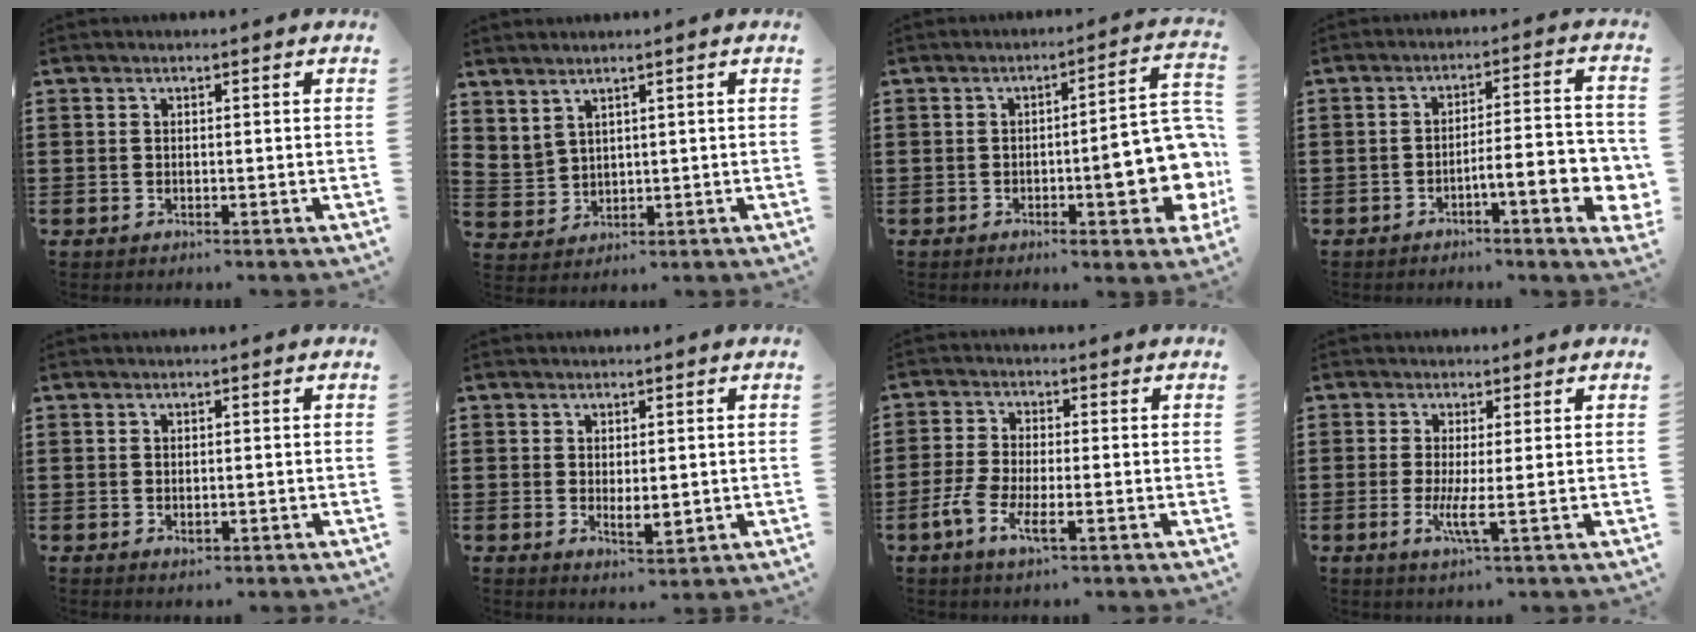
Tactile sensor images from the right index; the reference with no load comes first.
{"total": 2.2, "force": [2.0, 0.8, 0.2], "torque": [-0.013, 0.000, 0.040]}
{"total": 11.9, "force": [-2.3, 3.5, 11.1], "torque": [-0.129, -0.017, -0.038]}
{"total": 7.5, "force": [-2.7, 1.4, 6.8], "torque": [-0.102, -0.011, -0.047]}
{"total": 0.8, "force": [-0.1, 0.3, 0.7], "torque": [-0.013, 0.000, -0.002]}
{"total": 2.5, "force": [0.3, 1.1, 2.3], "torque": [-0.034, -0.002, 0.004]}
{"total": 4.8, "force": [-2.2, 1.7, 4.0], "torque": [-0.096, -0.005, -0.048]}
{"total": 3.9, "force": [-0.6, 0.1, 3.8], "torque": [-0.068, -0.010, -0.011]}